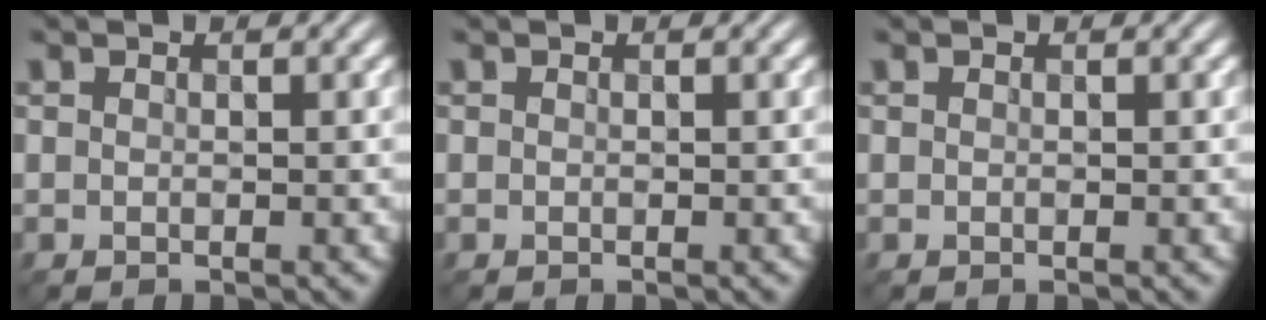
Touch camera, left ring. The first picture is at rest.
{"total": 0.0}
{"total": 0.0}